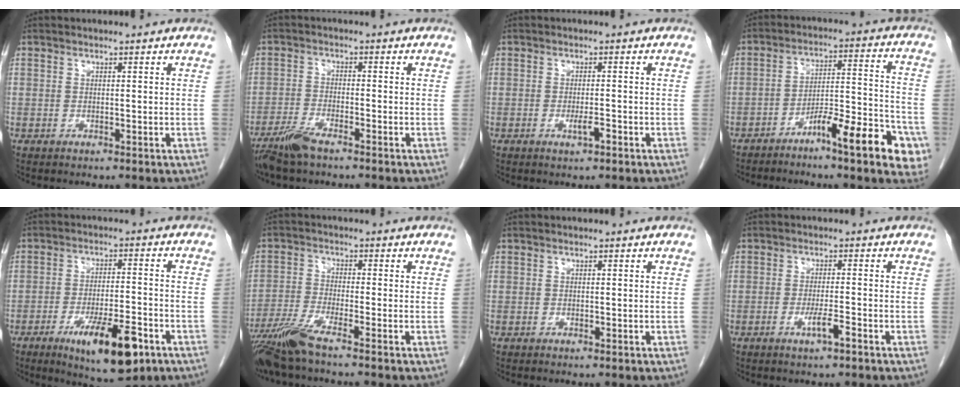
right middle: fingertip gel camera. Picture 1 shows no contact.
{"total": 4.9, "force": [-3.9, 0.6, 2.9], "torque": [-0.068, -0.011, -0.079]}
{"total": 1.9, "force": [-0.9, 0.3, 1.7], "torque": [-0.029, -0.001, -0.014]}
{"total": 13.2, "force": [-7.2, 1.6, 10.9], "torque": [-0.145, 0.019, -0.108]}
{"total": 11.7, "force": [-6.1, 2.7, 9.6], "torque": [-0.153, -0.015, -0.087]}
{"total": 6.7, "force": [-5.2, -0.5, 4.2], "torque": [-0.090, -0.024, -0.105]}
{"total": 0.0}
{"total": 2.9, "force": [-1.6, 0.0, 2.5], "torque": [-0.045, -0.003, -0.028]}